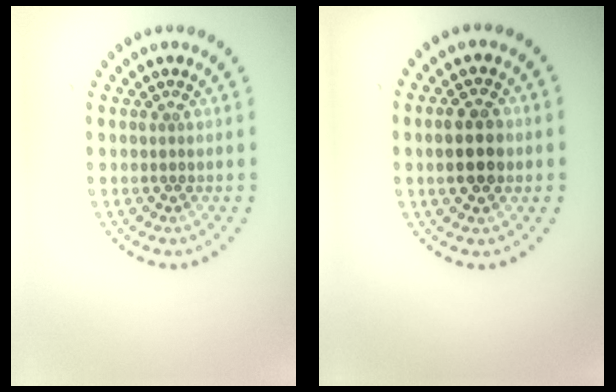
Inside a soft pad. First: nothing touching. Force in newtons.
{"total": 3.8, "press": 3.8, "slide": 0.1}